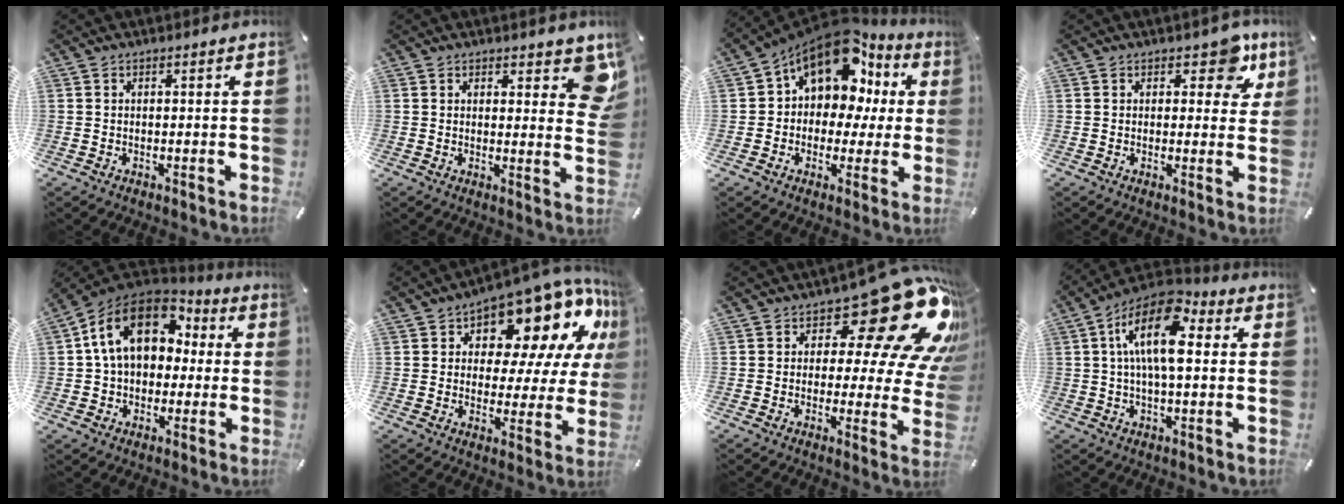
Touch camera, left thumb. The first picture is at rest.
{"total": 7.4, "force": [4.1, 3.7, 5.0], "torque": [-0.038, -0.027, 0.066]}
{"total": 14.7, "force": [7.6, 9.8, 8.0], "torque": [-0.138, -0.045, 0.139]}
{"total": 8.1, "force": [4.3, 4.7, 5.0], "torque": [-0.036, -0.022, 0.067]}
{"total": 16.3, "force": [3.7, 12.4, 9.9], "torque": [-0.187, 0.002, 0.065]}
{"total": 16.5, "force": [11.0, 8.1, 9.2], "torque": [-0.132, -0.093, 0.184]}
{"total": 22.2, "force": [11.7, 9.0, 16.6], "torque": [-0.215, -0.087, 0.186]}
{"total": 14.7, "force": [3.2, 7.0, 12.6], "torque": [-0.231, -0.008, 0.054]}